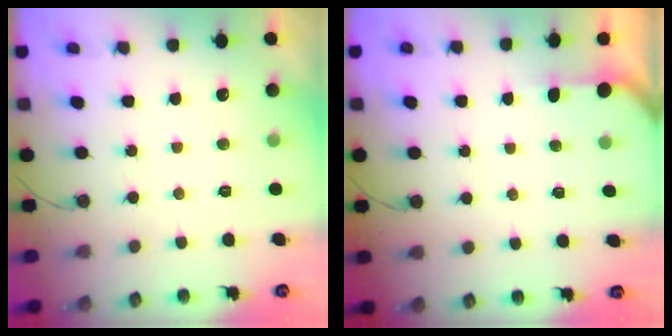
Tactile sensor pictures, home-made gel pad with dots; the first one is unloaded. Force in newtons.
{"total": 1.2, "press": 1.2, "slide": 0.2}